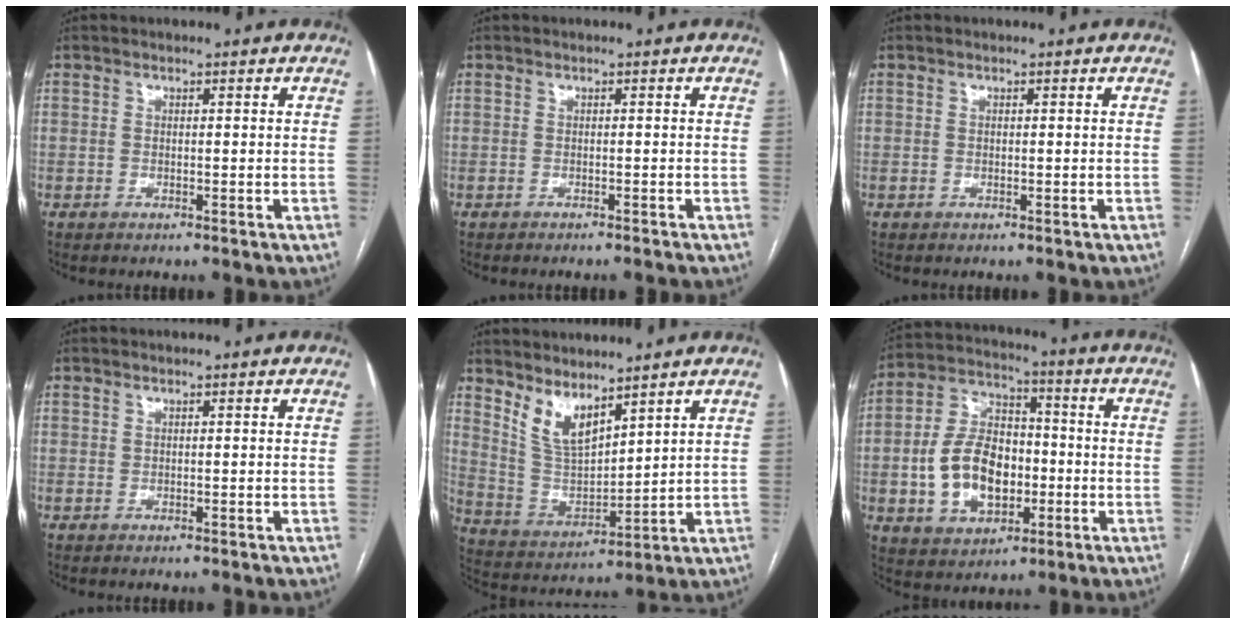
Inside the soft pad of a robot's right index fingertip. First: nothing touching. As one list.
[{"total": 1.7, "force": [-1.6, -0.1, 0.4], "torque": [-0.005, -0.002, -0.019]}, {"total": 0.0}, {"total": 0.0}, {"total": 8.0, "force": [6.1, 2.5, 4.6], "torque": [-0.101, -0.009, 0.139]}, {"total": 13.5, "force": [-2.4, 8.8, 9.9], "torque": [-0.205, 0.022, -0.035]}]